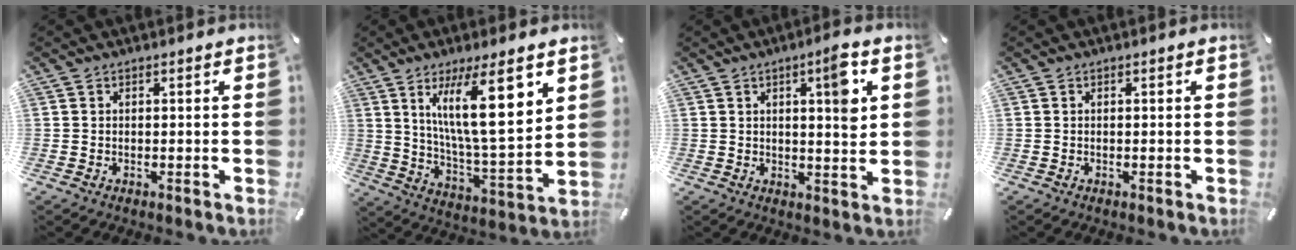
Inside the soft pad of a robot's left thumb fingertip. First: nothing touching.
{"total": 18.8, "force": [9.0, 5.4, 15.6], "torque": [-0.248, -0.031, 0.138]}
{"total": 7.7, "force": [2.9, 1.6, 6.9], "torque": [-0.091, -0.017, 0.035]}
{"total": 0.0}